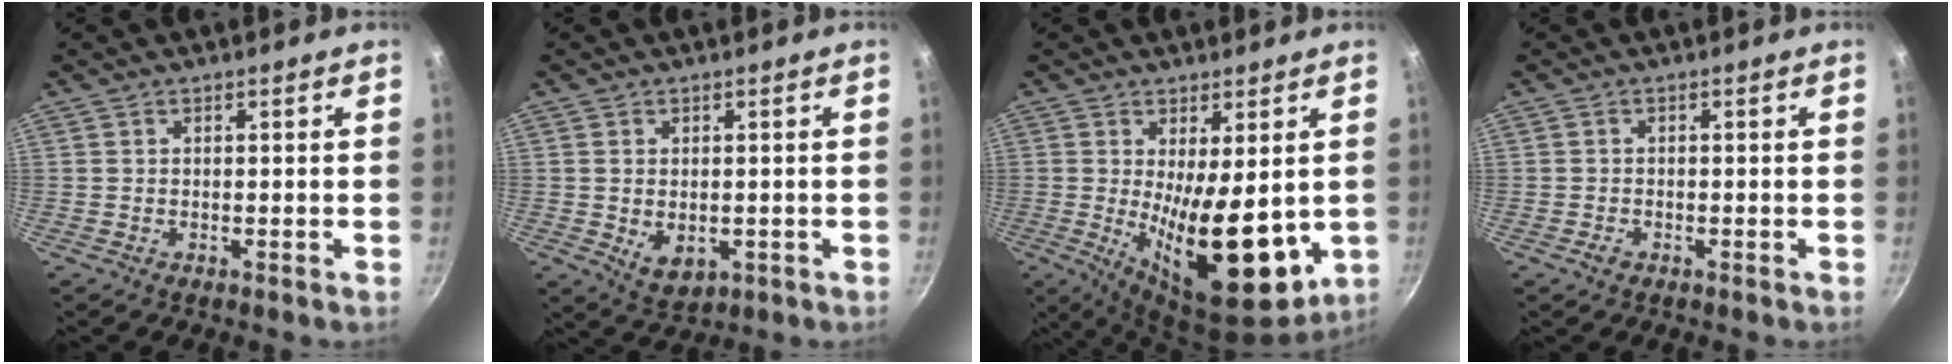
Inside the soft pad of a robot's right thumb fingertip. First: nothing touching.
{"total": 5.5, "force": [-0.6, 3.7, 3.9], "torque": [-0.058, -0.012, 0.000]}
{"total": 16.5, "force": [-0.7, 6.6, 15.1], "torque": [-0.210, -0.033, 0.008]}
{"total": 1.4, "force": [-0.8, 0.9, 0.6], "torque": [-0.009, 0.004, -0.014]}